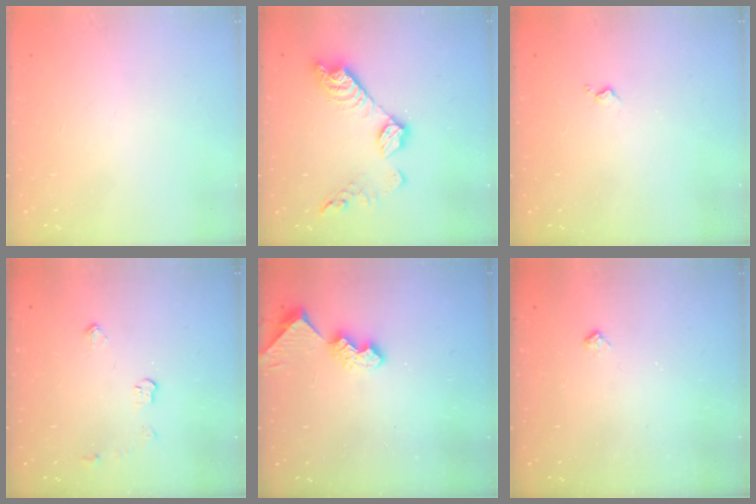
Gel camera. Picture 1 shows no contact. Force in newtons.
{"total": 13.2, "press": 13.2, "slide": 0.5}
{"total": 2.6, "press": 2.6, "slide": 0.4}
{"total": 3.9, "press": 3.9, "slide": 0.4}
{"total": 8.5, "press": 8.5, "slide": 0.6}
{"total": 6.2, "press": 6.1, "slide": 0.7}